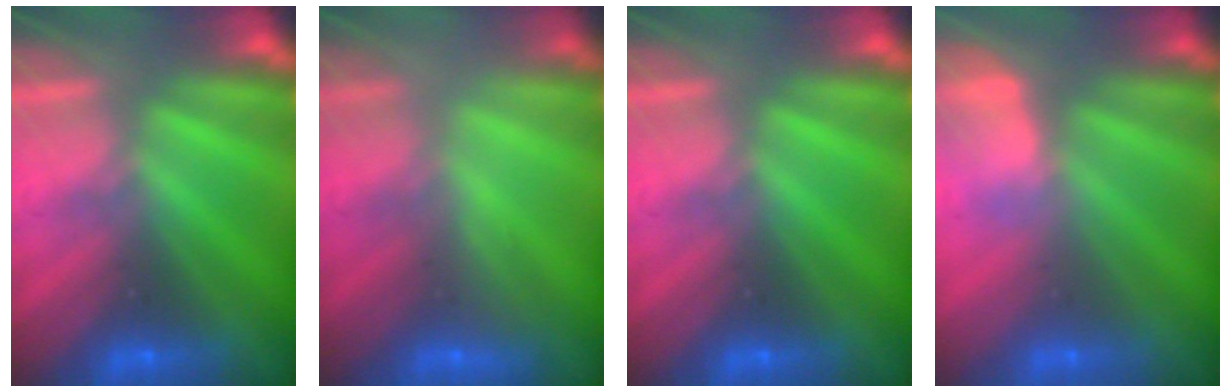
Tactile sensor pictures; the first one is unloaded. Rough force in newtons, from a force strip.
{"total": 2.2}
{"total": 0.0}
{"total": 2.8}